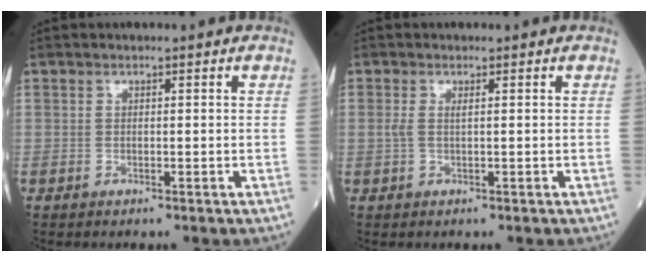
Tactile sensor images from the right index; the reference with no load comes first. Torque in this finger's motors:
{"motor_torque": [-0.03, -0.01, 0.00, 0.00]}